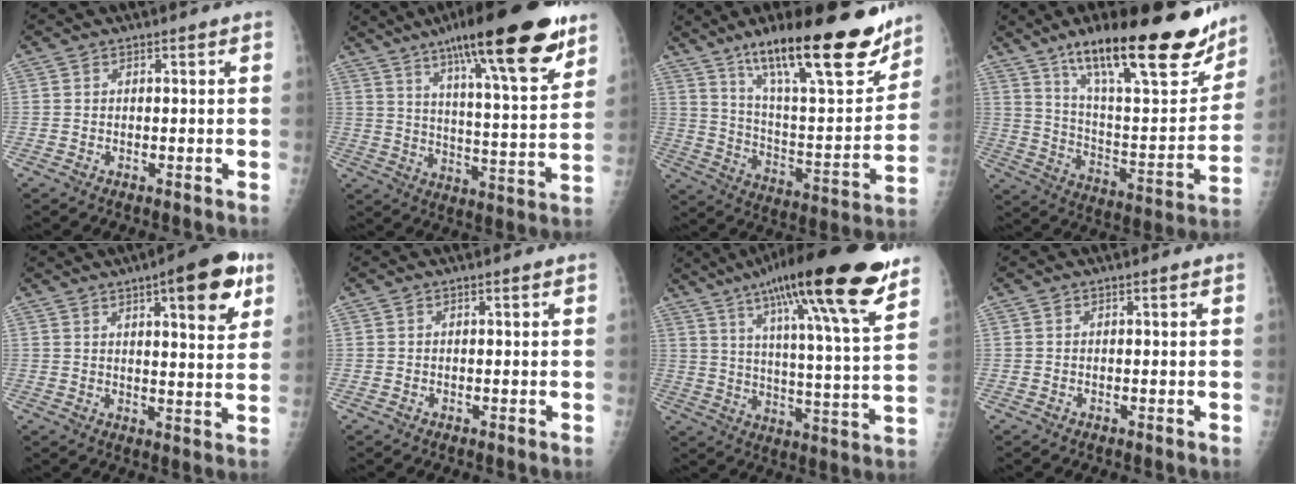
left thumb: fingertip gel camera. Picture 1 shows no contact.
{"total": 24.5, "force": [15.2, 4.8, 18.6], "torque": [-0.267, -0.047, 0.233]}
{"total": 26.8, "force": [17.9, 6.7, 18.8], "torque": [-0.260, -0.071, 0.290]}
{"total": 28.7, "force": [18.9, 7.9, 20.2], "torque": [-0.266, -0.067, 0.298]}
{"total": 13.1, "force": [6.5, 3.6, 10.8], "torque": [-0.120, -0.023, 0.082]}
{"total": 0.0}
{"total": 25.3, "force": [16.8, 3.1, 18.8], "torque": [-0.283, -0.050, 0.253]}
{"total": 0.0}